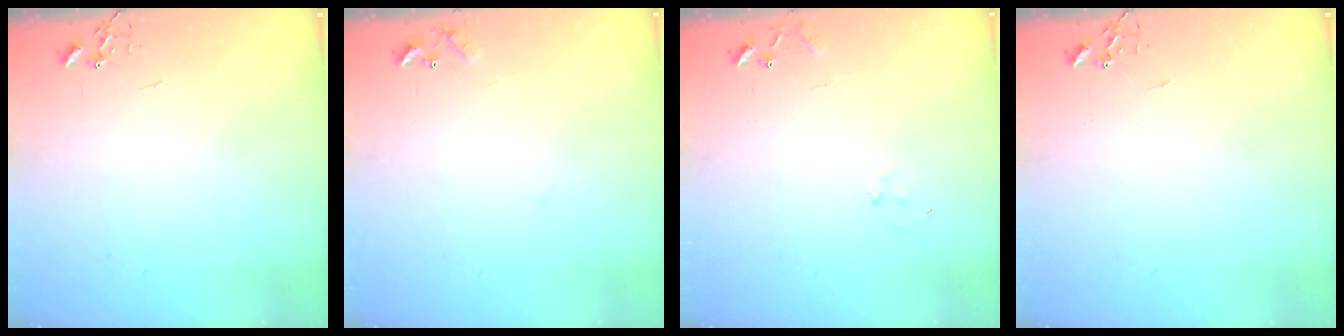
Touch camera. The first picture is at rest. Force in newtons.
{"total": 7.8, "press": 7.8, "slide": 0.5}
{"total": 7.6, "press": 7.6, "slide": 0.7}
{"total": 0.0}